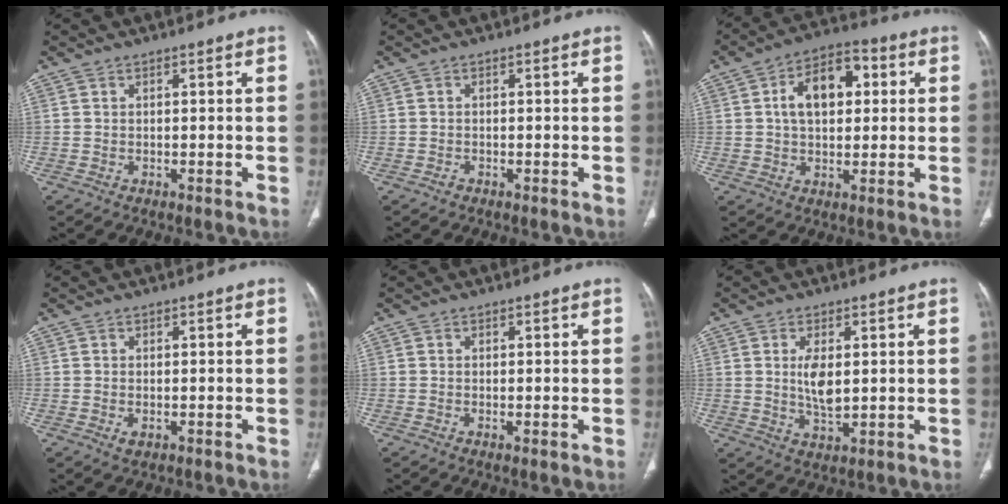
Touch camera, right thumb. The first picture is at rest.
{"total": 0.7, "force": [-0.4, 0.4, 0.2], "torque": [-0.004, 0.000, -0.011]}
{"total": 11.8, "force": [2.4, 7.2, 9.1], "torque": [-0.126, 0.018, 0.032]}
{"total": 1.6, "force": [-0.4, 0.9, 1.2], "torque": [-0.023, -0.002, -0.005]}
{"total": 0.9, "force": [-0.2, 0.3, 0.8], "torque": [-0.020, -0.004, -0.004]}
{"total": 5.8, "force": [1.0, 2.7, 5.1], "torque": [-0.093, -0.013, 0.023]}